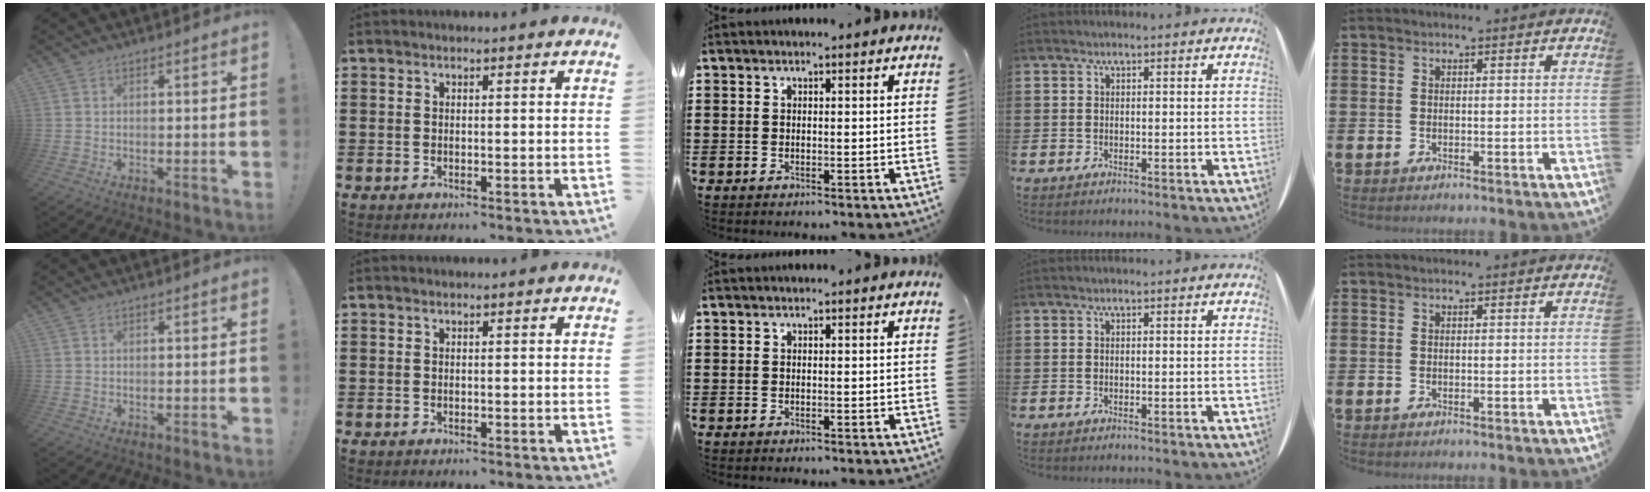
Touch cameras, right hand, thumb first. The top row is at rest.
{}